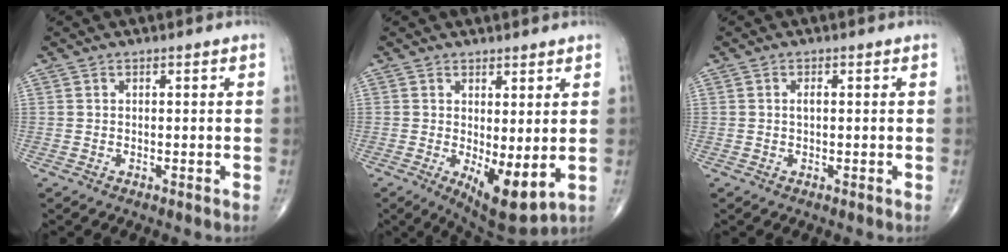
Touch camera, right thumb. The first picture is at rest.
{"total": 8.4, "force": [-0.7, 3.2, 7.8], "torque": [-0.114, -0.025, 0.002]}
{"total": 1.0, "force": [0.1, 0.5, 0.9], "torque": [-0.016, 0.001, 0.000]}